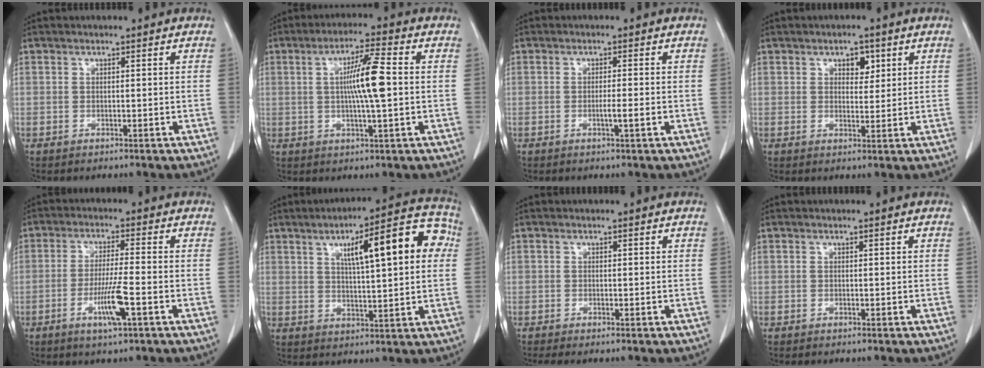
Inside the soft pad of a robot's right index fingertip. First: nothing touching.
{"total": 8.1, "force": [0.6, 0.1, 8.1], "torque": [-0.139, 0.003, 0.008]}
{"total": 1.9, "force": [-0.5, -0.3, 1.8], "torque": [-0.029, -0.001, -0.006]}
{"total": 3.1, "force": [1.5, 1.8, 2.0], "torque": [-0.026, 0.002, 0.023]}
{"total": 6.5, "force": [-2.5, -0.2, 6.0], "torque": [-0.110, -0.011, -0.045]}
{"total": 14.8, "force": [4.2, 2.9, 13.9], "torque": [-0.191, 0.032, 0.058]}
{"total": 0.9, "force": [-0.4, 0.2, 0.8], "torque": [-0.018, -0.003, -0.010]}
{"total": 0.0}